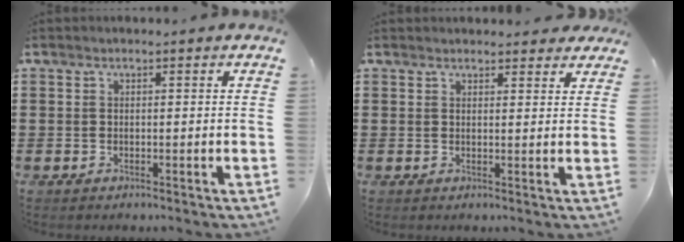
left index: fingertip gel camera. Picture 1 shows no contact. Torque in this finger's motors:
{"motor_torque": [2.14, 0.00, 0.36, 0.01]}